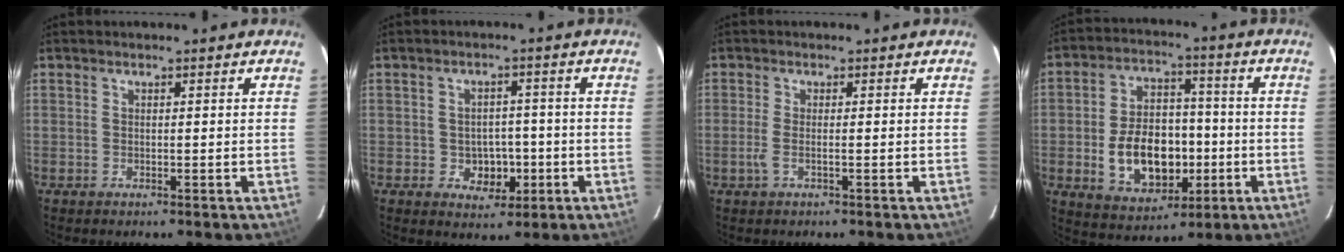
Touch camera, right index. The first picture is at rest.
{"total": 5.4, "force": [-1.7, 4.5, 2.4], "torque": [-0.050, 0.010, -0.007]}
{"total": 1.9, "force": [-0.7, 0.0, 1.8], "torque": [-0.036, -0.001, -0.014]}
{"total": 14.5, "force": [-3.2, 9.5, 10.4], "torque": [-0.206, 0.019, -0.033]}